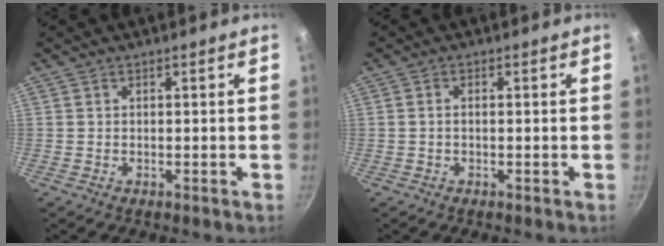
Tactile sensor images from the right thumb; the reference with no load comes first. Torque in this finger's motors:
{"motor_torque": [0.16, -0.27, -0.49, 0.05, -0.06]}